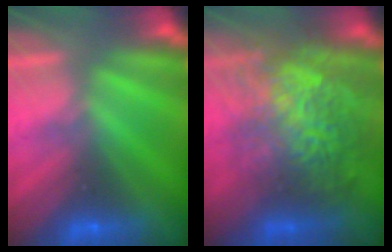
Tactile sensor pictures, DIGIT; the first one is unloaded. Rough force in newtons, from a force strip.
{"total": 9.7}